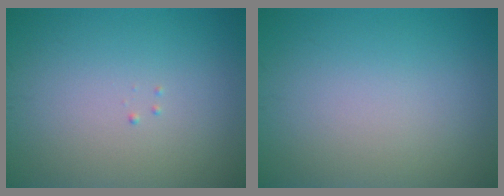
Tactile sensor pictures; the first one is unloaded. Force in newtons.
{"total": 0.0}